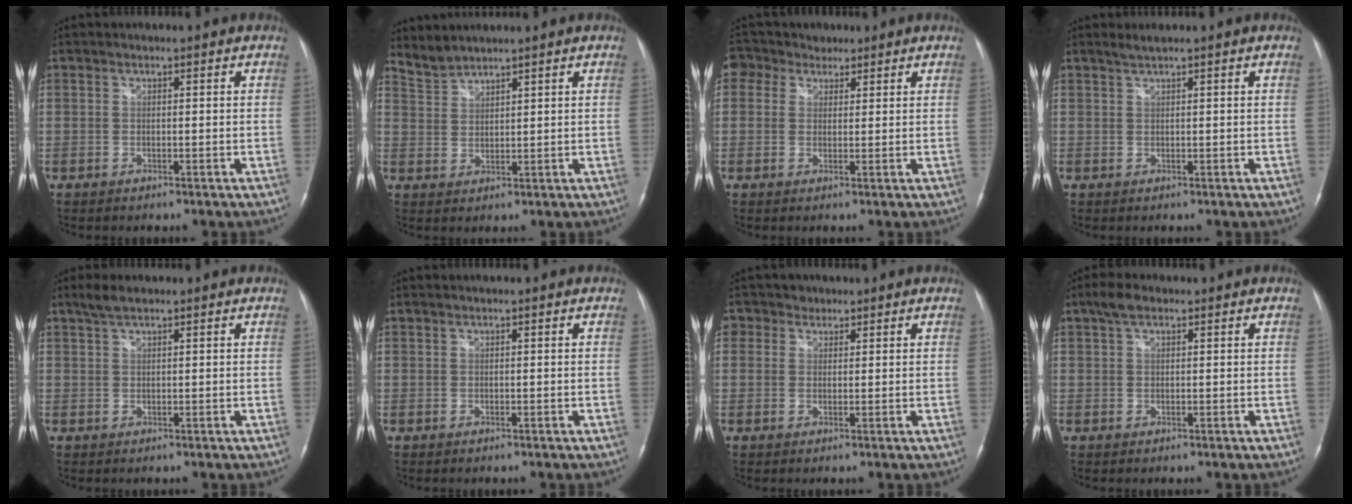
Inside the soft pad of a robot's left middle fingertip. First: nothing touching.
{"total": 3.1, "force": [3.1, -0.1, -0.3], "torque": [-0.003, 0.008, 0.071]}
{"total": 4.5, "force": [2.7, 3.6, 0.7], "torque": [-0.022, 0.030, 0.049]}
{"total": 1.1, "force": [0.9, -0.2, 0.6], "torque": [-0.013, 0.007, 0.021]}
{"total": 2.5, "force": [1.9, 0.6, 1.5], "torque": [-0.036, 0.010, 0.038]}
{"total": 0.0}
{"total": 2.7, "force": [1.4, 2.3, 0.1], "torque": [0.003, 0.010, 0.019]}
{"total": 2.9, "force": [1.8, 1.2, 1.9], "torque": [-0.043, 0.018, 0.034]}